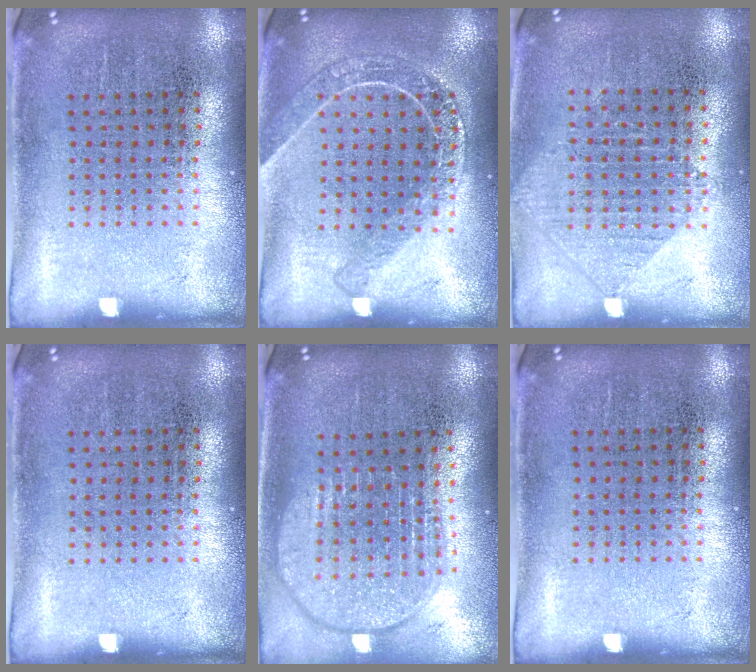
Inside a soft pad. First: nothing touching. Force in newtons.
{"total": 1.8, "press": 1.6, "slide": 0.7}
{"total": 0.9, "press": 0.9, "slide": 0.2}
{"total": 0.0}
{"total": 1.9, "press": 1.5, "slide": 1.1}
{"total": 0.0}